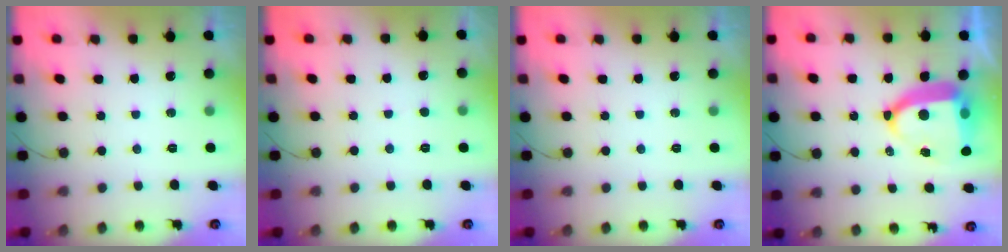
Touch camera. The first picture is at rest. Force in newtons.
{"total": 2.5, "press": 2.5, "slide": 0.3}
{"total": 0.0}
{"total": 12.2, "press": 12.1, "slide": 1.5}